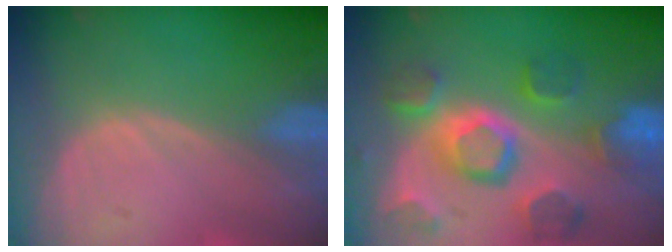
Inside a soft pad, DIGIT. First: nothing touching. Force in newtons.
{"total": 11.4, "press": 10.1, "slide": 5.4}